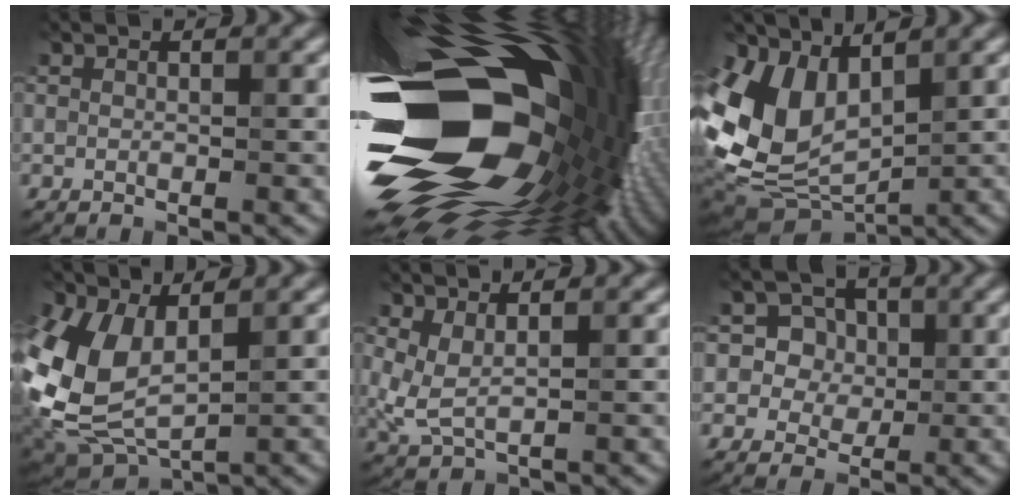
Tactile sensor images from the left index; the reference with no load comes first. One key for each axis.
{"total": 21.6, "fx": -2.3, "fy": 13.2, "fz": 16.9, "tx": -0.305, "ty": -0.043, "tz": -0.045}
{"total": 7.9, "fx": 1.5, "fy": 5.4, "fz": 5.5, "tx": -0.123, "ty": -0.019, "tz": 0.034}
{"total": 7.7, "fx": 1.3, "fy": 4.6, "fz": 6.1, "tx": -0.148, "ty": -0.005, "tz": 0.023}
{"total": 2.4, "fx": 1.0, "fy": 1.1, "fz": 1.9, "tx": -0.048, "ty": -0.005, "tz": 0.022}
{"total": 4.8, "fx": 1.4, "fy": 4.3, "fz": 1.7, "tx": -0.018, "ty": 0.005, "tz": 0.016}